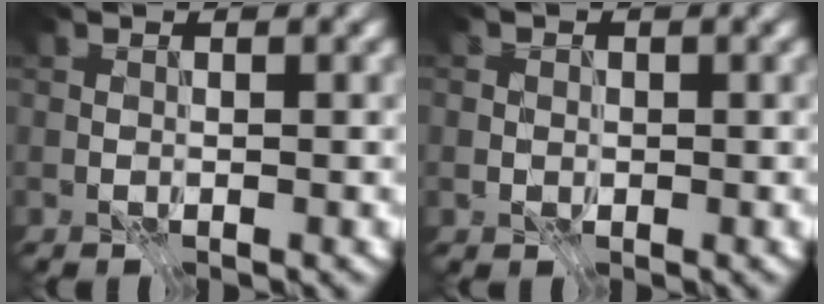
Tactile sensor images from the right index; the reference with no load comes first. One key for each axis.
{"total": 1.1, "fx": 0.1, "fy": 1.1, "fz": 0.3, "tx": 0.004, "ty": -0.001, "tz": -0.004}